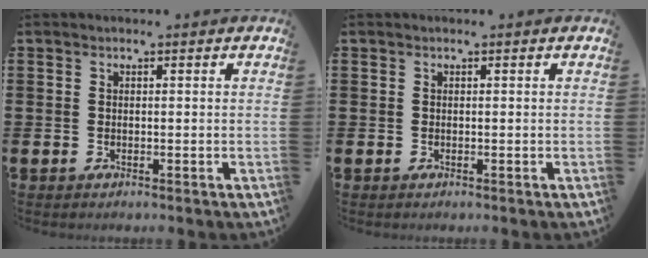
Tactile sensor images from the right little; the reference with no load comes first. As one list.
[{"total": 0.0}]